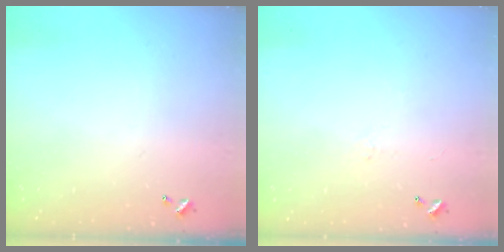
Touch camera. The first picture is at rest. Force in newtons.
{"total": 0.6, "press": 0.2, "slide": 0.6}